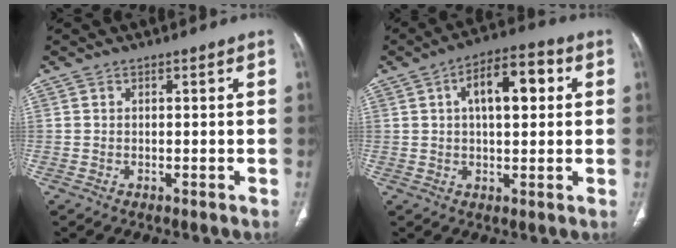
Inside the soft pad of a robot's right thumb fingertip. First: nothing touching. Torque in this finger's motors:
{"motor_torque": [2.29, 2.73, 0.32, -0.26, 0.03]}